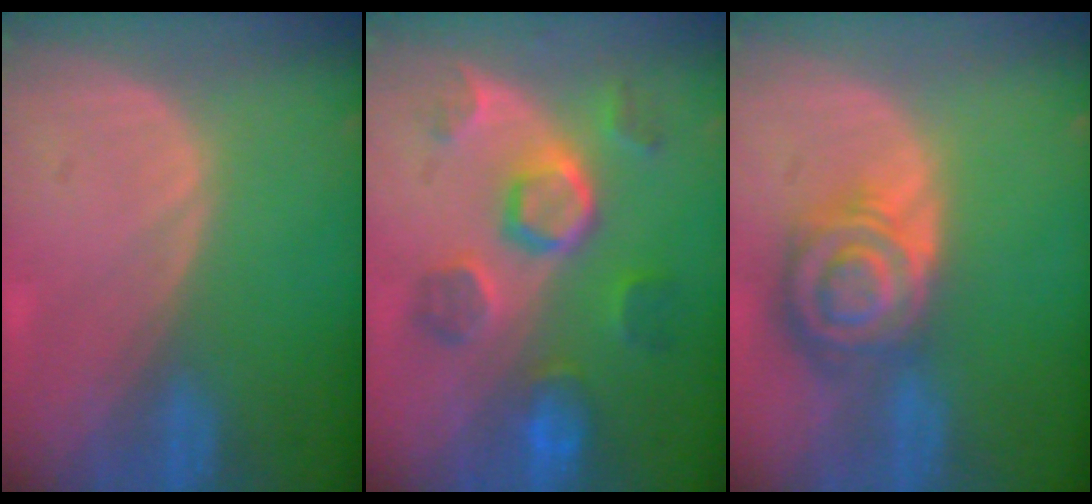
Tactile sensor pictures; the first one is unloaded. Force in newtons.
{"total": 8.5, "press": 8.4, "slide": 0.8}
{"total": 8.6, "press": 7.5, "slide": 4.1}